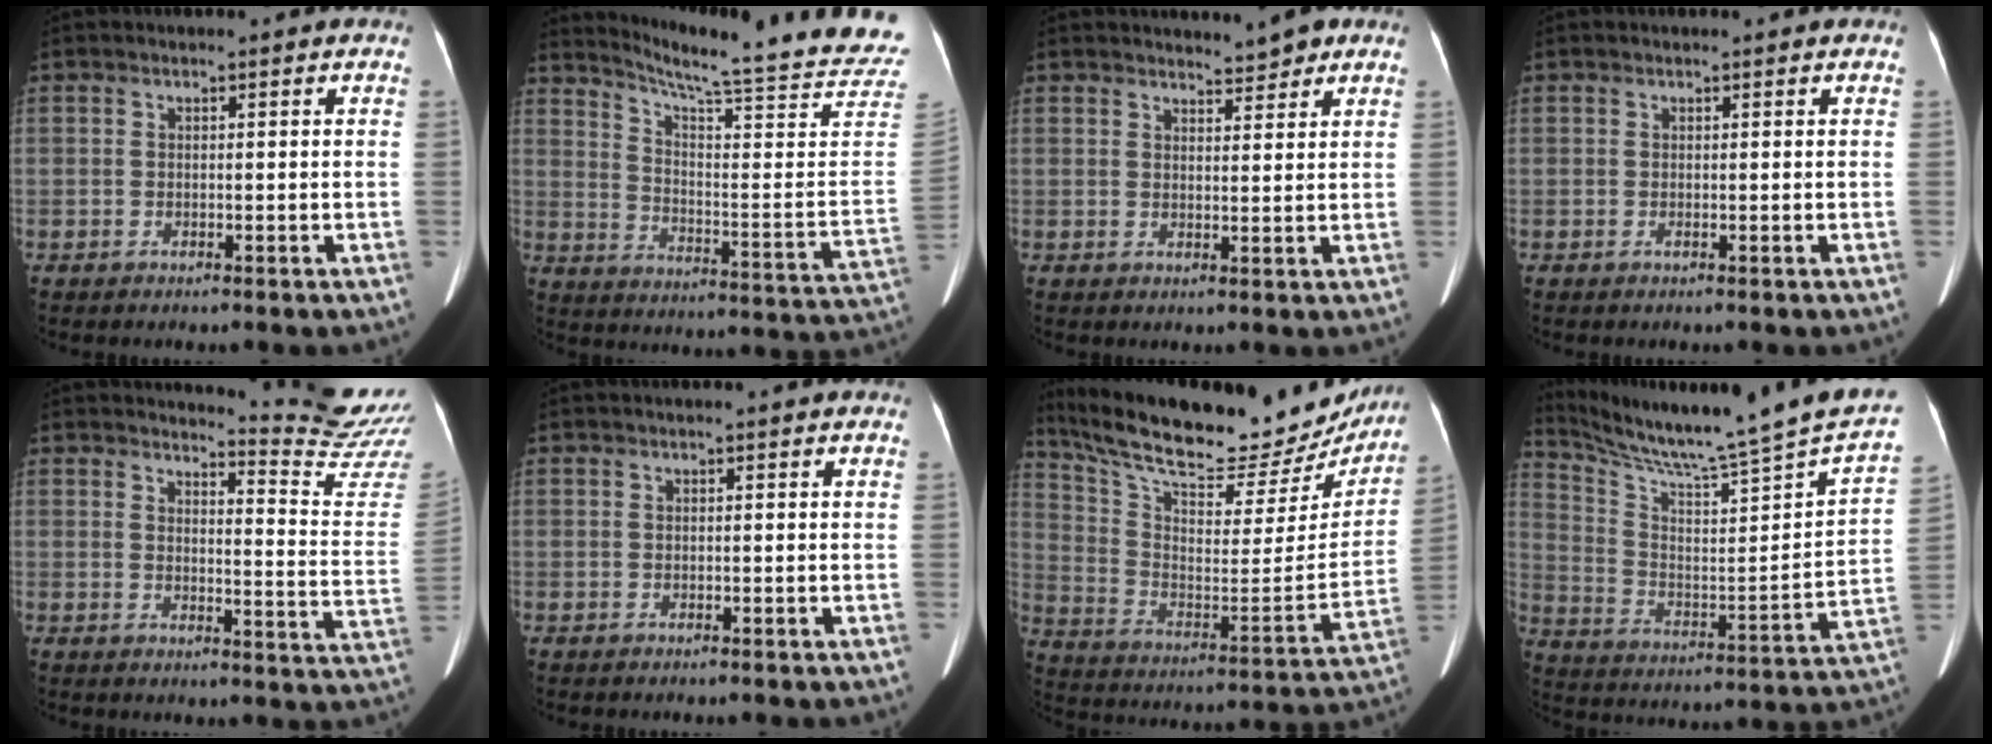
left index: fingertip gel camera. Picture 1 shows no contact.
{"total": 25.9, "force": [23.1, -0.9, 11.7], "torque": [-0.188, -0.133, 0.289]}
{"total": 2.9, "force": [2.8, 0.4, 0.7], "torque": [-0.018, -0.004, 0.038]}
{"total": 0.8, "force": [0.6, 0.1, 0.6], "torque": [-0.010, 0.009, 0.009]}
{"total": 12.9, "force": [12.6, -2.4, 0.5], "torque": [-0.012, -0.140, 0.139]}
{"total": 2.6, "force": [2.3, 0.0, 1.0], "torque": [-0.014, 0.021, 0.026]}
{"total": 28.6, "force": [24.9, 7.9, 11.6], "torque": [-0.203, -0.035, 0.353]}
{"total": 24.4, "force": [21.0, -1.3, 12.2], "torque": [-0.210, -0.085, 0.308]}